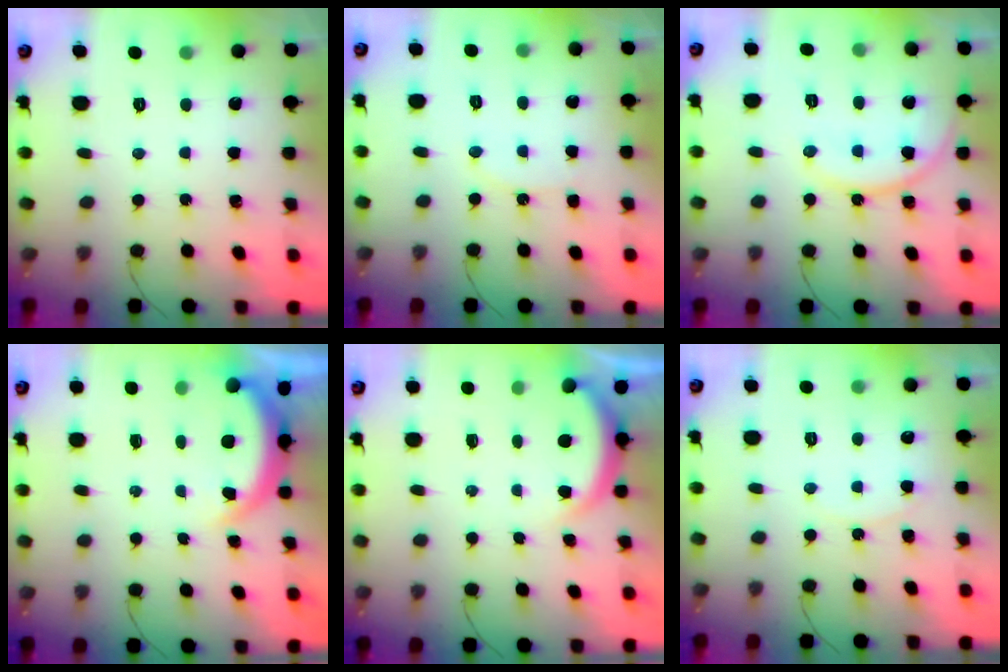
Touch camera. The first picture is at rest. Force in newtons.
{"total": 6.8, "press": 6.8, "slide": 0.5}
{"total": 12.3, "press": 12.3, "slide": 0.6}
{"total": 5.5, "press": 5.5, "slide": 0.5}
{"total": 3.6, "press": 3.5, "slide": 0.7}
{"total": 5.3, "press": 5.3, "slide": 0.6}